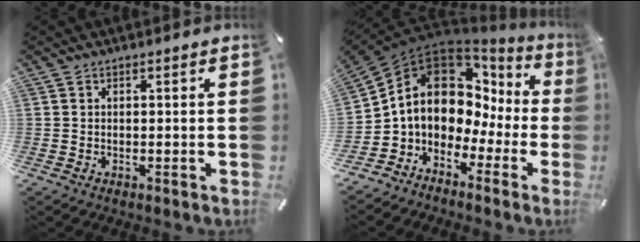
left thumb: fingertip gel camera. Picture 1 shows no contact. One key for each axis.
{"total": 11.7, "fx": 2.3, "fy": 9.5, "fz": 6.3, "tx": -0.130, "ty": -0.030, "tz": 0.036}